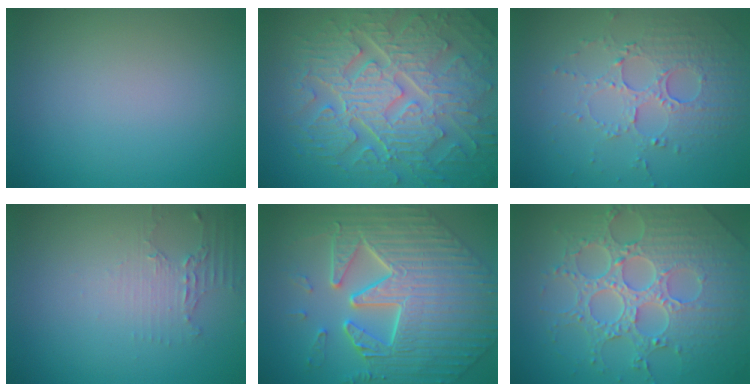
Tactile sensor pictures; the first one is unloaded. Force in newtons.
{"total": 10.6, "press": 7.0, "slide": 7.9}
{"total": 5.3, "press": 3.7, "slide": 3.9}
{"total": 2.0, "press": 1.5, "slide": 1.3}
{"total": 9.4, "press": 7.4, "slide": 5.9}
{"total": 8.3, "press": 6.2, "slide": 5.5}